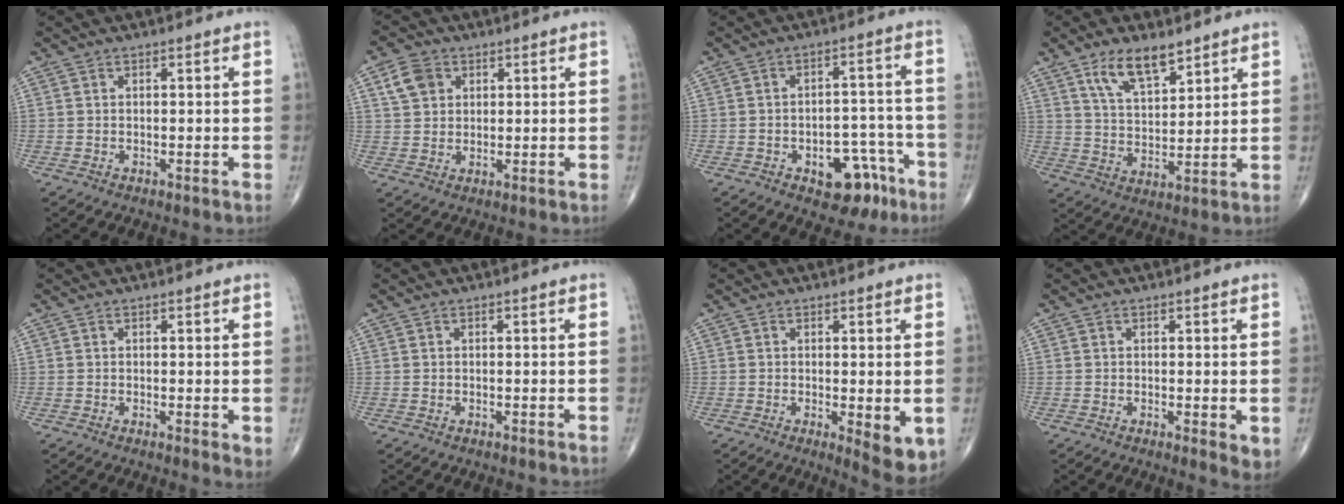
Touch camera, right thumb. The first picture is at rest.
{"total": 5.6, "force": [2.3, 4.4, 2.6], "torque": [-0.031, 0.001, 0.043]}
{"total": 10.1, "force": [-5.4, 5.8, 6.2], "torque": [-0.039, 0.050, -0.065]}
{"total": 9.8, "force": [6.3, 4.2, 6.2], "torque": [-0.089, -0.035, 0.123]}
{"total": 2.2, "force": [0.3, 0.6, 2.1], "torque": [-0.026, -0.009, 0.004]}
{"total": 0.0}
{"total": 6.0, "force": [-0.9, 1.8, 5.6], "torque": [-0.064, -0.017, -0.008]}
{"total": 3.2, "force": [0.1, 0.9, 3.1], "torque": [-0.037, -0.012, 0.001]}